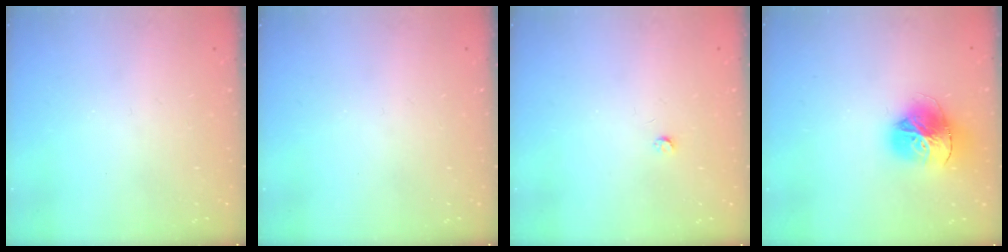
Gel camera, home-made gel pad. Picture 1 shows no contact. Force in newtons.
{"total": 0.0}
{"total": 2.5, "press": 2.5, "slide": 0.4}
{"total": 17.3, "press": 17.2, "slide": 1.8}